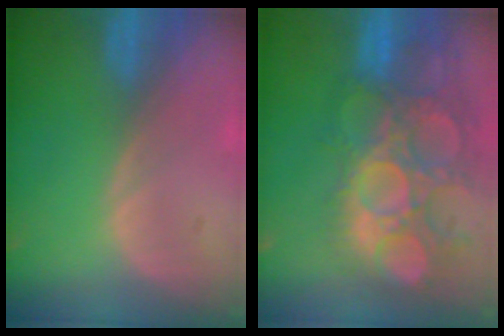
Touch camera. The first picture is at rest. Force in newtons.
{"total": 14.5, "press": 12.8, "slide": 6.9}